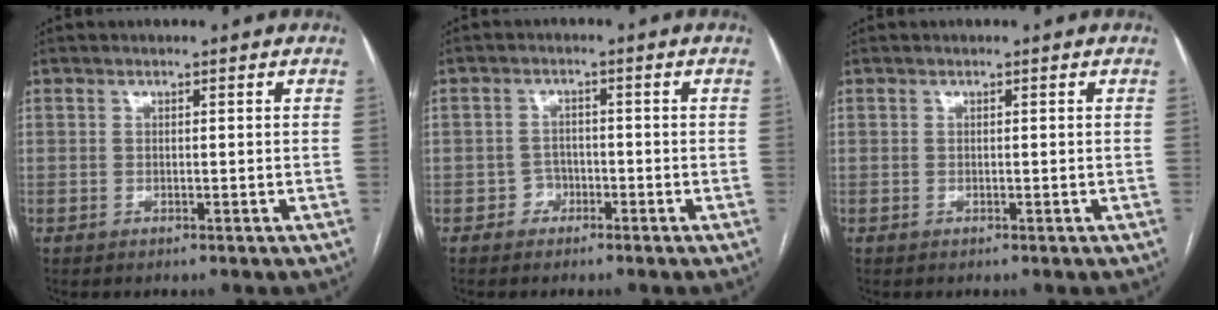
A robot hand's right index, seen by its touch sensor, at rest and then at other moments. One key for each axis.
{"total": 2.4, "fx": -1.2, "fy": 2.1, "fz": -0.1, "tx": 0.011, "ty": 0.012, "tz": -0.027}
{"total": 0.0}